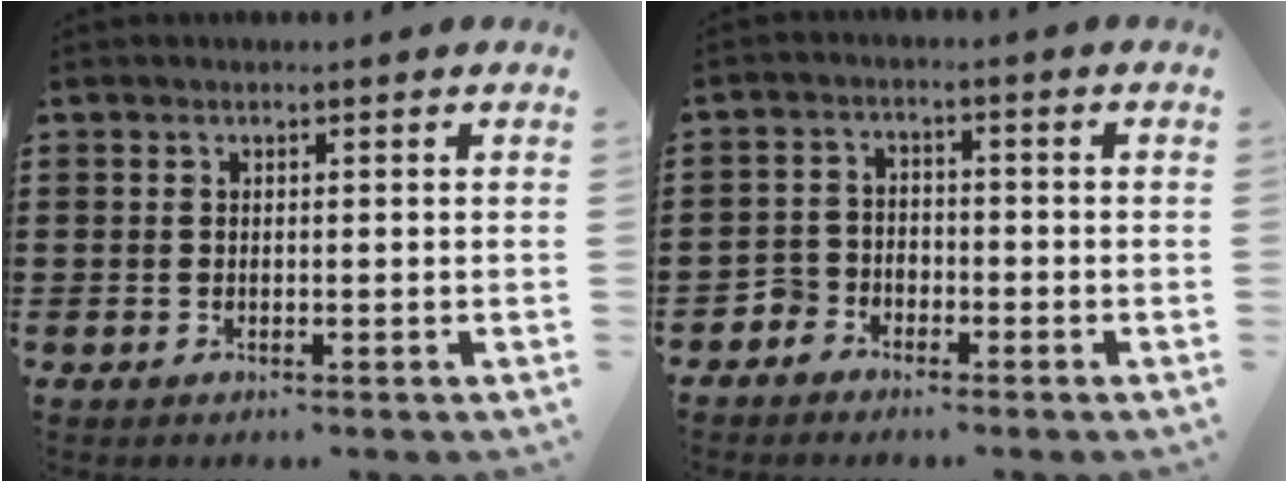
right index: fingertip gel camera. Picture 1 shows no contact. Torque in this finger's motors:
{"motor_torque": [-0.18, 0.64, 0.01, -0.01]}